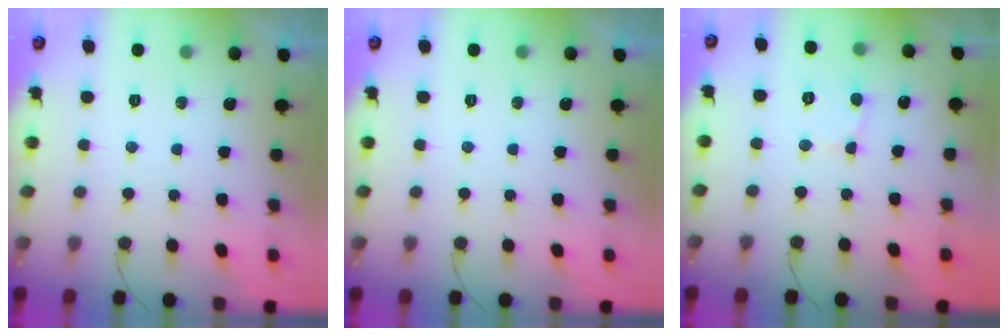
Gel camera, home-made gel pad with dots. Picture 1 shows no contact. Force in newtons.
{"total": 0.0}
{"total": 2.7, "press": 2.7, "slide": 0.3}